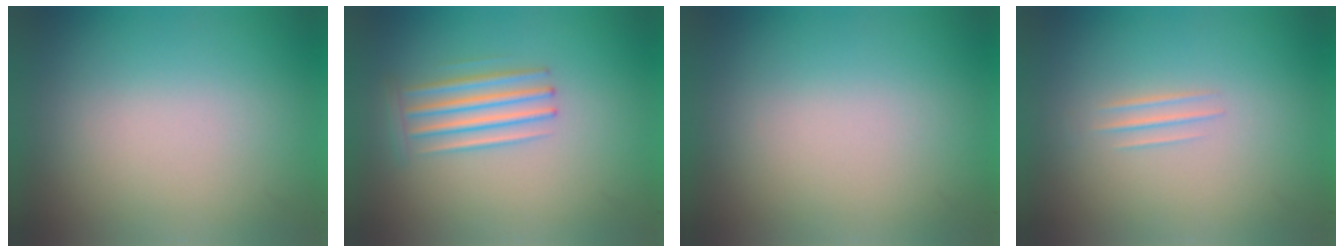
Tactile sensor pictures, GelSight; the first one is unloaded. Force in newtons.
{"total": 2.8}
{"total": 0.0}
{"total": 1.0}